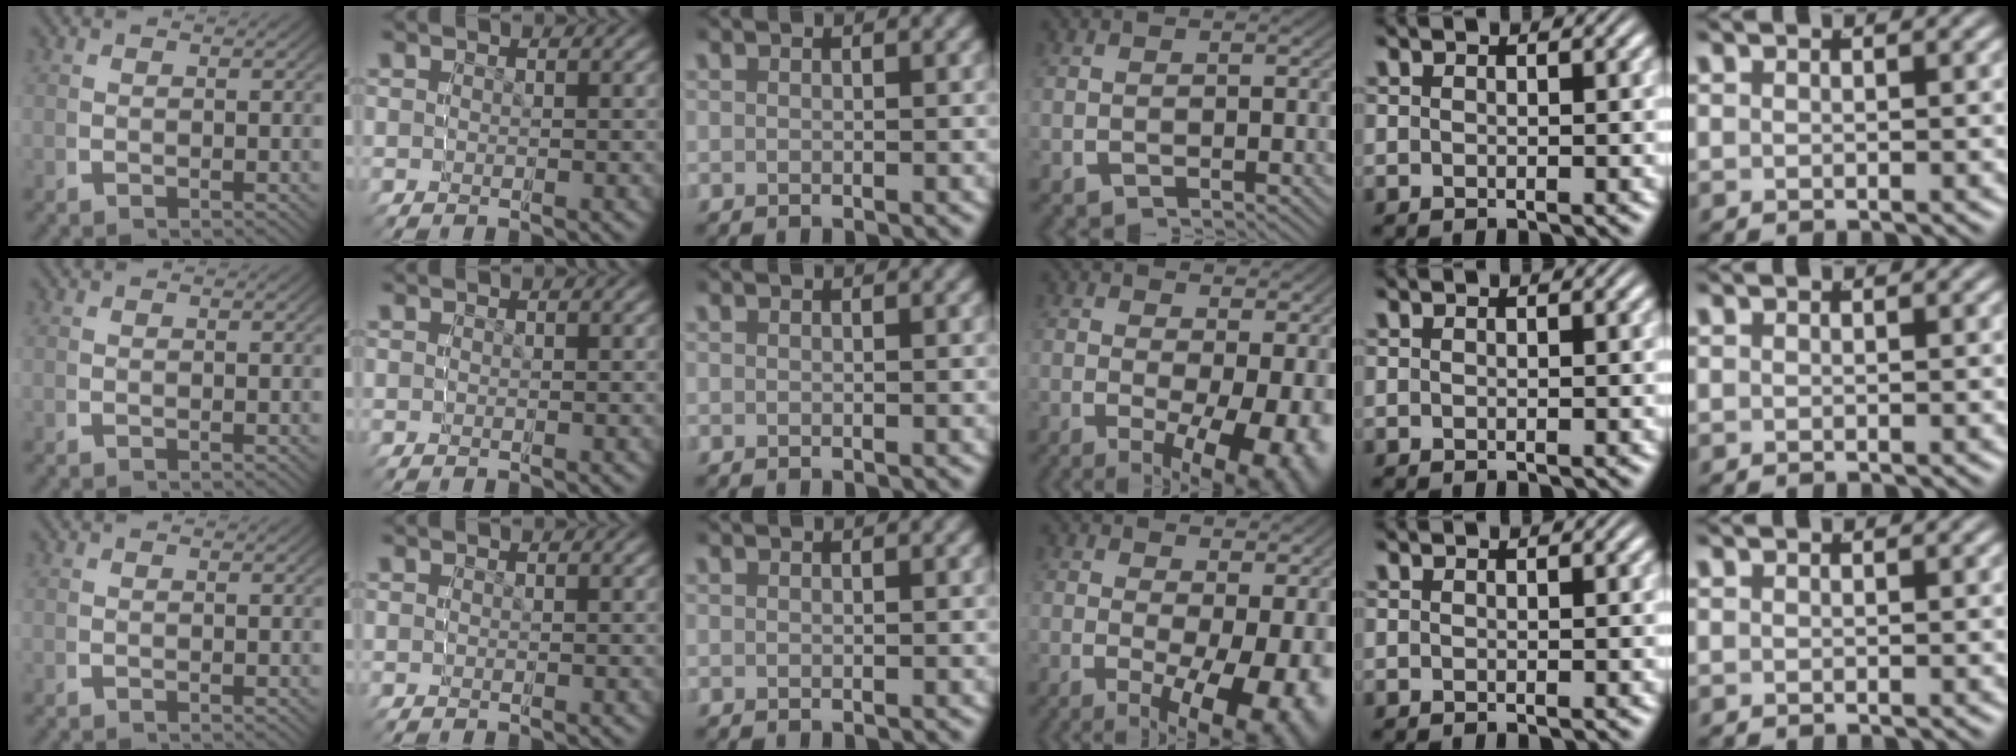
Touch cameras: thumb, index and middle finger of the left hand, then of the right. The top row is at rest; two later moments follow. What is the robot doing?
{"motion": "grasp_and_lifting", "object": "bottle"}